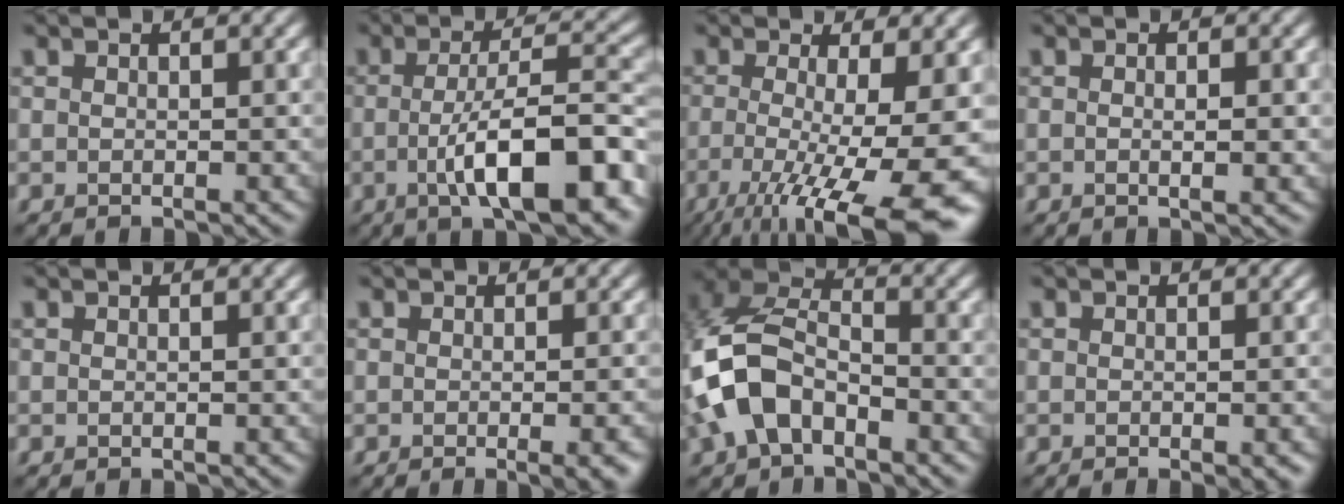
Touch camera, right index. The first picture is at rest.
{"total": 10.0, "force": [-3.0, 2.7, 9.1], "torque": [-0.136, 0.003, -0.051]}
{"total": 13.9, "force": [-4.4, 4.1, 12.6], "torque": [-0.171, -0.023, -0.060]}
{"total": 1.5, "force": [0.0, 0.3, 1.4], "torque": [-0.023, -0.003, -0.001]}
{"total": 0.0}
{"total": 4.4, "force": [-1.4, 1.5, 3.9], "torque": [-0.025, -0.002, -0.012]}
{"total": 7.4, "force": [-2.9, 4.6, 5.0], "torque": [-0.107, 0.012, -0.068]}
{"total": 2.1, "force": [-0.7, 0.6, 1.9], "torque": [-0.015, -0.005, -0.006]}